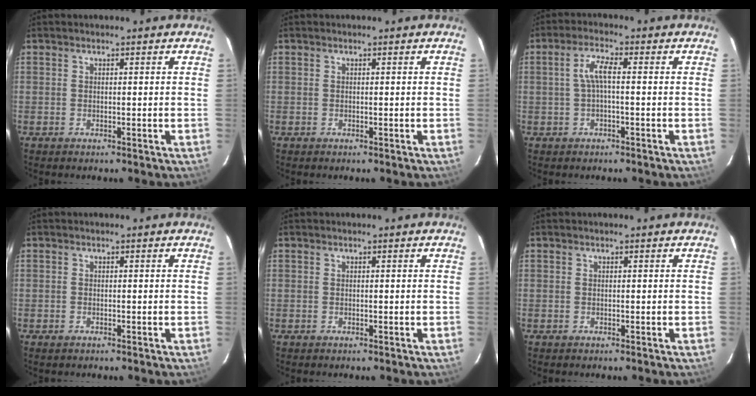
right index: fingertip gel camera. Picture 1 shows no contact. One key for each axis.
{"total": 0.0}
{"total": 3.6, "fx": -0.2, "fy": 0.6, "fz": 3.6, "tx": -0.072, "ty": 0.008, "tz": -0.001}
{"total": 0.6, "fx": -0.5, "fy": 0.4, "fz": 0.1, "tx": -0.004, "ty": -0.002, "tz": -0.010}
{"total": 0.0}
{"total": 0.0}